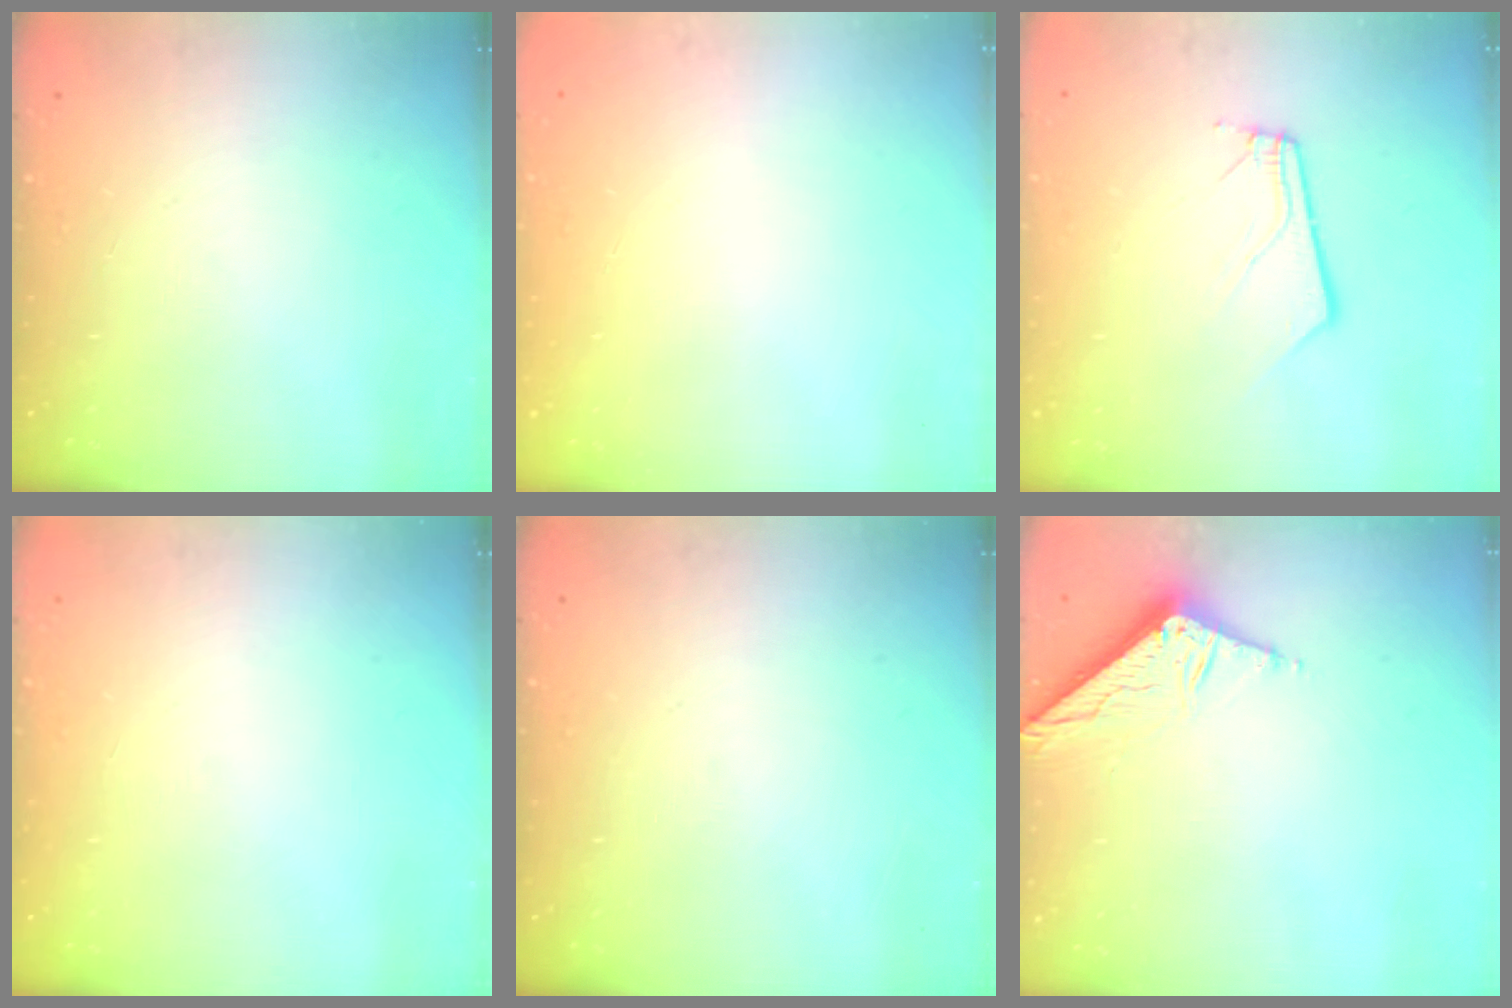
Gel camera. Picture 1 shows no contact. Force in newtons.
{"total": 0.0}
{"total": 4.5, "press": 4.5, "slide": 0.5}
{"total": 0.0}
{"total": 0.0}
{"total": 8.3, "press": 8.3, "slide": 0.5}